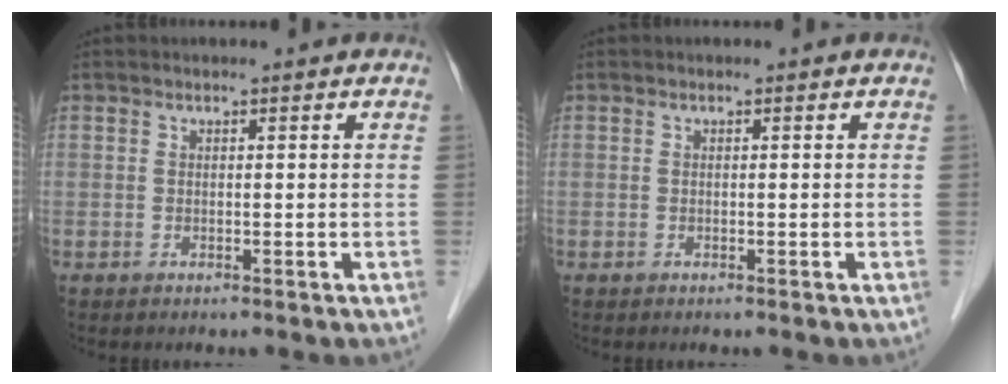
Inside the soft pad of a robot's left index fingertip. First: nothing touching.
{"total": 0.0}